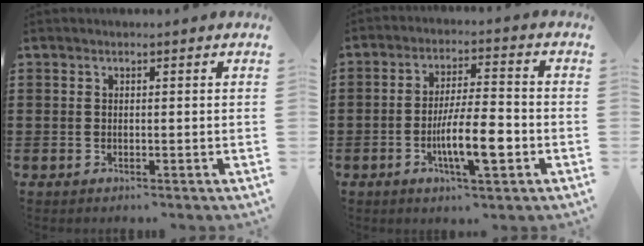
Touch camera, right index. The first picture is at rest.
{"total": 9.2, "force": [-3.0, 2.2, 8.4], "torque": [-0.155, -0.003, -0.054]}